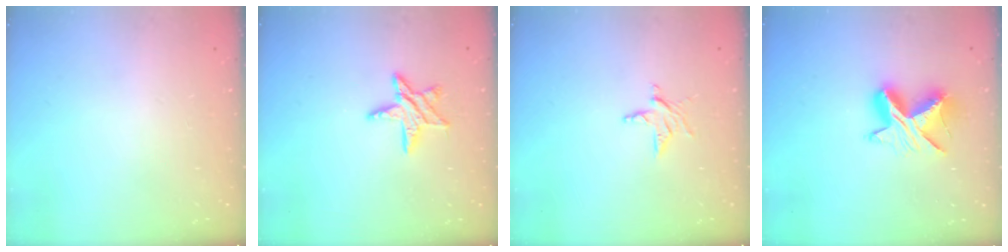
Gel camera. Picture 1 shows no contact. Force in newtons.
{"total": 8.9, "press": 8.9, "slide": 0.6}
{"total": 4.2, "press": 4.2, "slide": 0.3}
{"total": 11.3, "press": 11.3, "slide": 0.4}